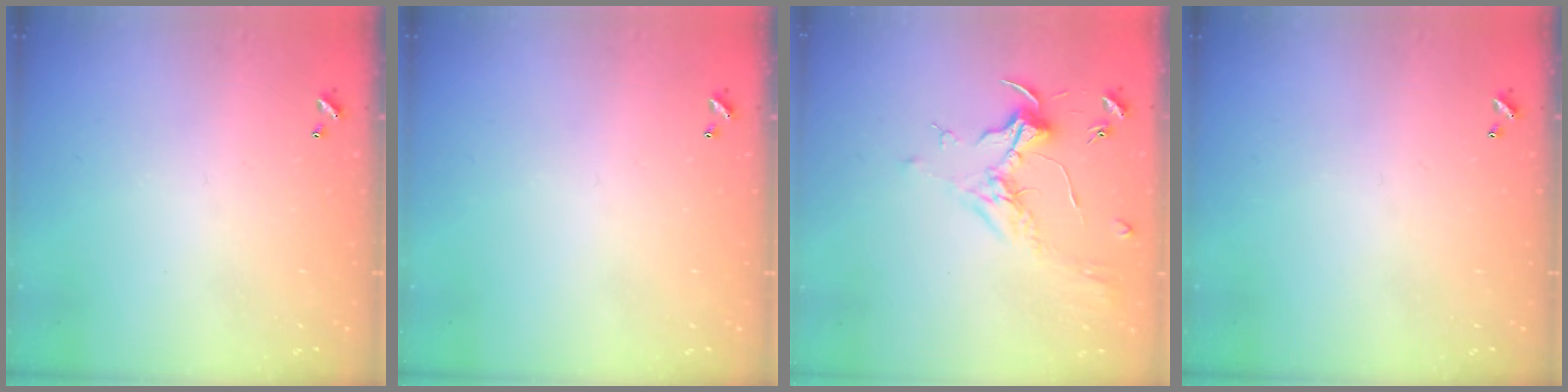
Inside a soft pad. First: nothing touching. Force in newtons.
{"total": 0.0}
{"total": 1.8, "press": 1.7, "slide": 0.8}
{"total": 0.0}